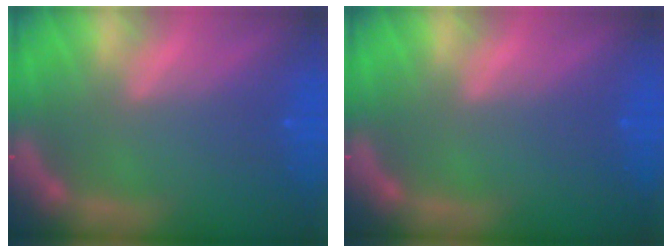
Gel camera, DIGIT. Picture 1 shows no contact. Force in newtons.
{"total": 0.0}